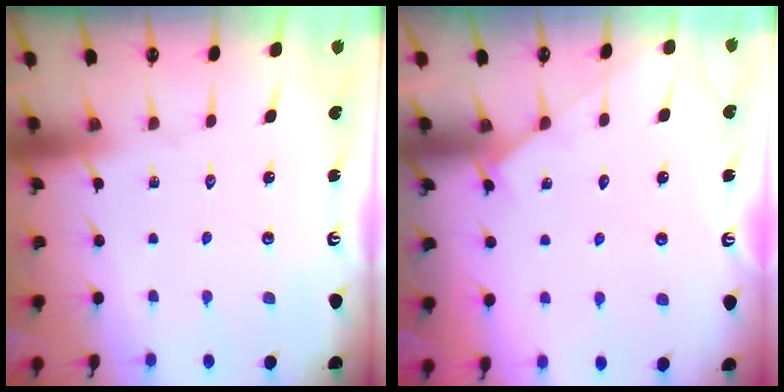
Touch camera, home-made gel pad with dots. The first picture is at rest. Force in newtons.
{"total": 2.6, "press": 2.5, "slide": 0.4}